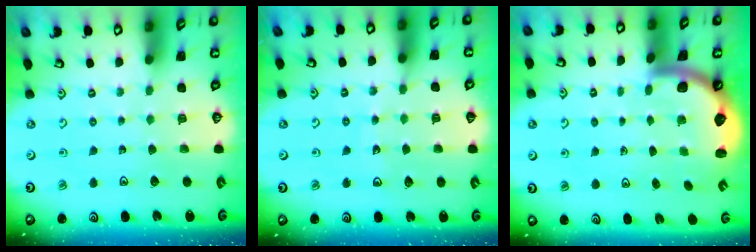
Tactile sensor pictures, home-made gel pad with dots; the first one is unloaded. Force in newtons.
{"total": 8.2, "press": 7.6, "slide": 3.0}
{"total": 2.5, "press": 2.5, "slide": 0.4}